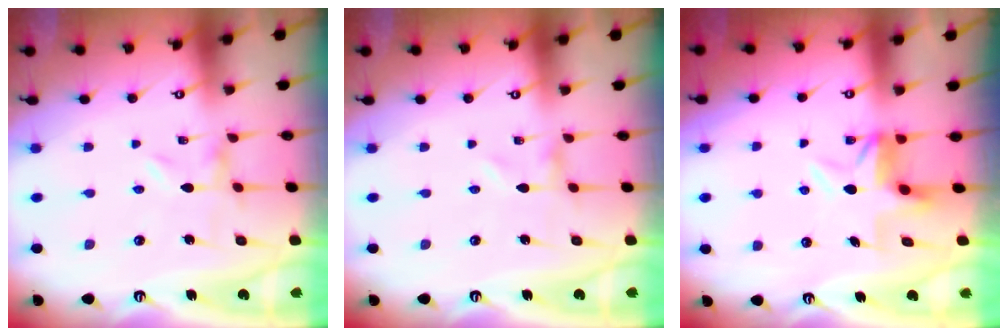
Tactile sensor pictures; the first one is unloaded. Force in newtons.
{"total": 0.0}
{"total": 4.8, "press": 4.8, "slide": 0.4}